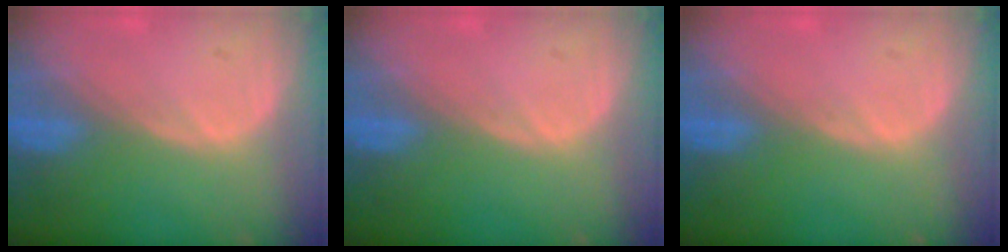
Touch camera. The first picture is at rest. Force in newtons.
{"total": 0.0}
{"total": 0.0}